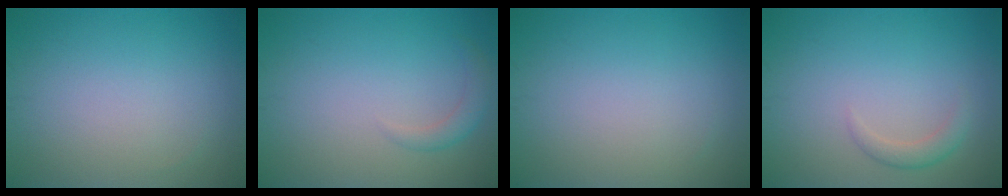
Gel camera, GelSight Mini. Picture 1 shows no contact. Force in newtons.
{"total": 1.5, "press": 1.5, "slide": 0.1}
{"total": 0.0}
{"total": 1.5, "press": 1.5, "slide": 0.1}